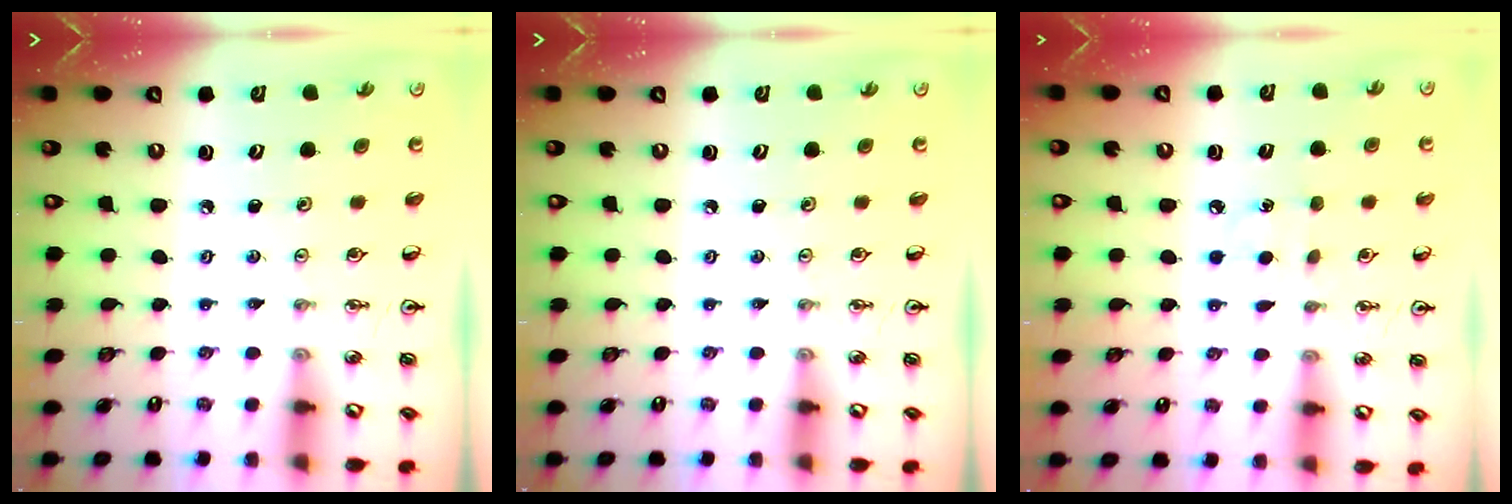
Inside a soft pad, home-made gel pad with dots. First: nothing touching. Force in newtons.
{"total": 0.0}
{"total": 5.0, "press": 5.0, "slide": 0.4}